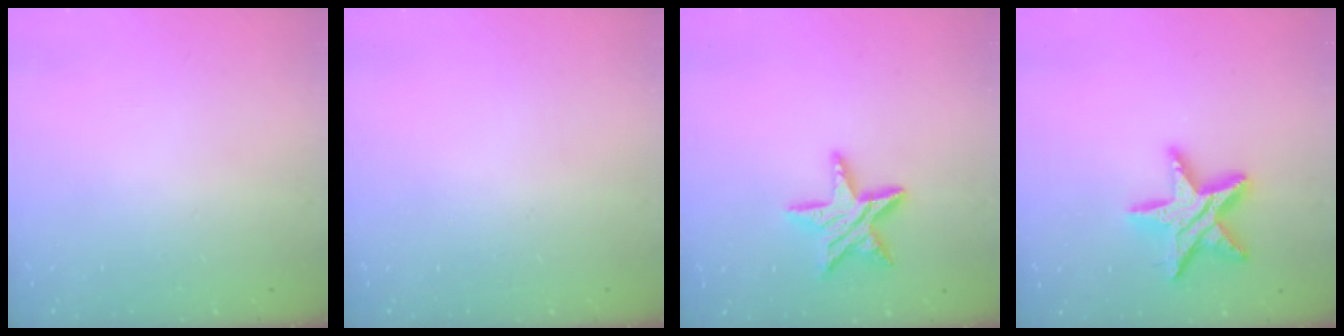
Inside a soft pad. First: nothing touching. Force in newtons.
{"total": 0.0}
{"total": 11.7, "press": 11.6, "slide": 0.6}
{"total": 15.1, "press": 15.1, "slide": 0.9}